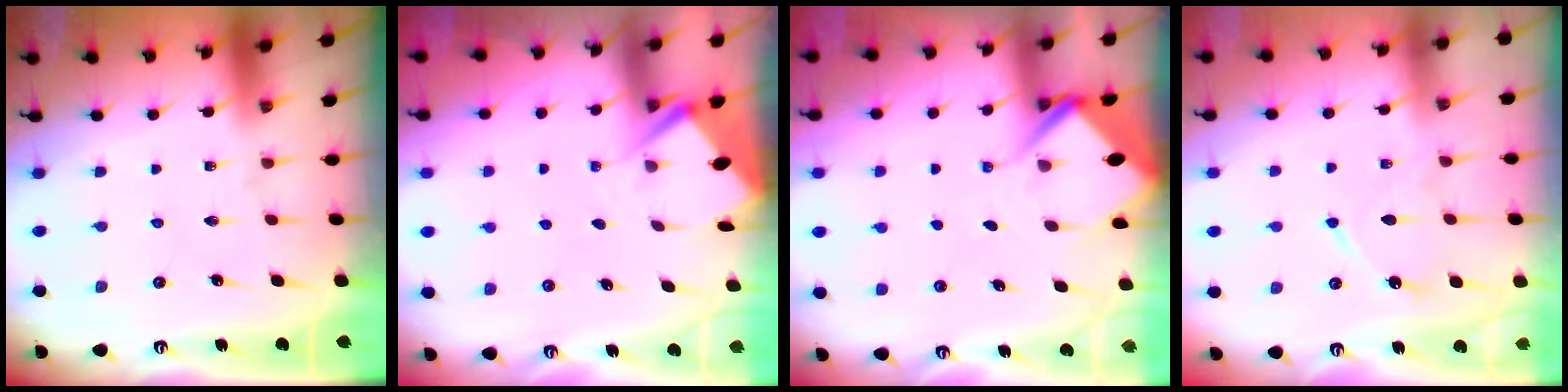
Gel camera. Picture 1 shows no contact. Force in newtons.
{"total": 2.8, "press": 2.8, "slide": 0.4}
{"total": 6.5, "press": 6.5, "slide": 0.6}
{"total": 8.6, "press": 8.5, "slide": 0.8}